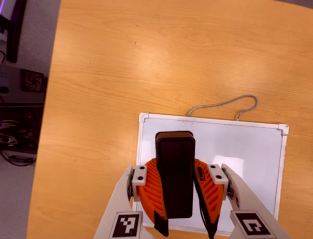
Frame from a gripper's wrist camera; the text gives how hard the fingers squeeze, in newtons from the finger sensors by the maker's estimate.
{"total": 11.2, "left": 9.3, "right": 13.0}